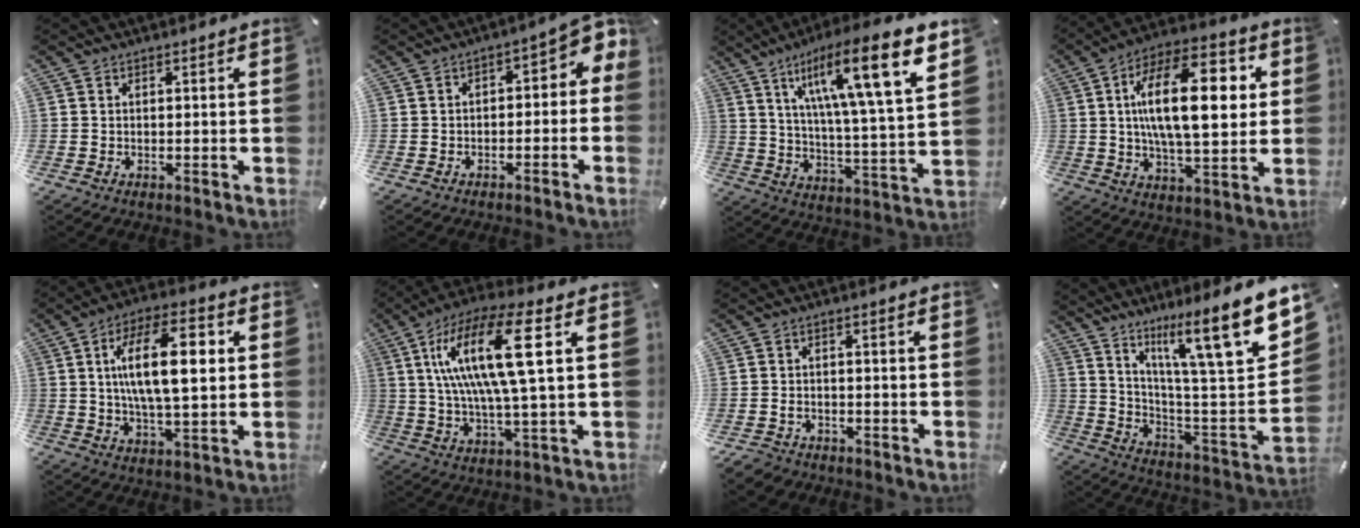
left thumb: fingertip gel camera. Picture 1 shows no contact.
{"total": 4.4, "force": [0.0, 2.9, 3.3], "torque": [-0.052, -0.006, -0.009]}
{"total": 19.8, "force": [10.4, 3.7, 16.4], "torque": [-0.257, -0.052, 0.149]}
{"total": 22.1, "force": [4.3, 10.2, 19.1], "torque": [-0.332, -0.002, 0.058]}
{"total": 16.7, "force": [3.2, 6.9, 14.9], "torque": [-0.270, -0.001, 0.045]}
{"total": 17.9, "force": [4.9, 3.9, 16.8], "torque": [-0.343, -0.008, 0.065]}
{"total": 3.1, "force": [-2.1, 2.0, 1.0], "torque": [-0.025, 0.008, -0.043]}
{"total": 19.0, "force": [12.9, 3.6, 13.4], "torque": [-0.186, -0.106, 0.193]}